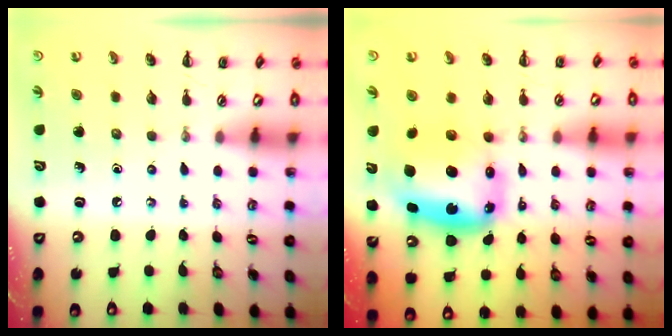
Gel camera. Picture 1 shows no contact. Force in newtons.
{"total": 9.4, "press": 9.0, "slide": 2.8}